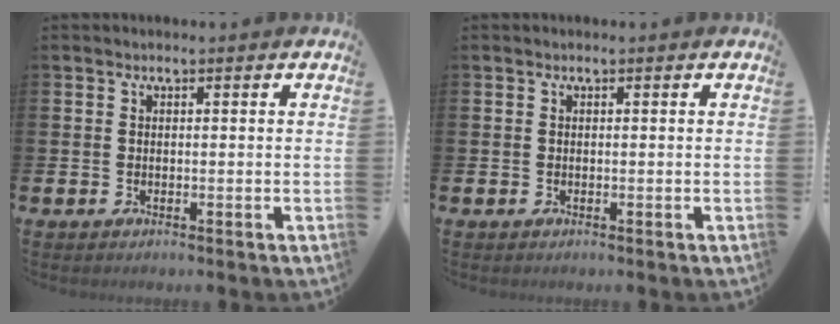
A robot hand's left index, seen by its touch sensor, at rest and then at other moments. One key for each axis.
{"total": 0.0}